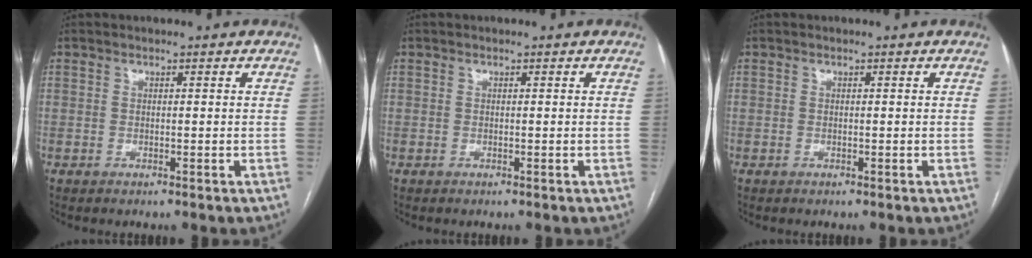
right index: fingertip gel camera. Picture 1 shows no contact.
{"total": 0.0}
{"total": 0.0}